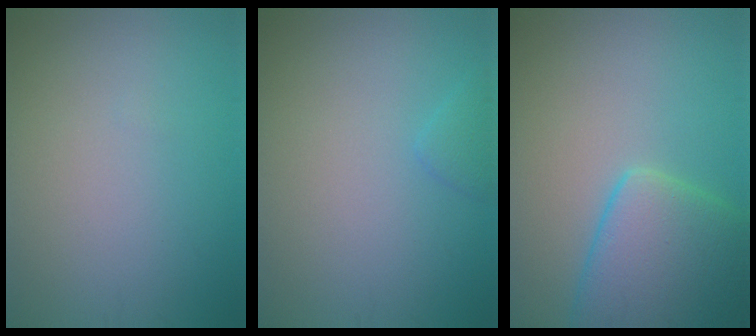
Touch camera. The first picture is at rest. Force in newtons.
{"total": 1.0, "press": 1.0, "slide": 0.1}
{"total": 6.9, "press": 6.9, "slide": 0.5}